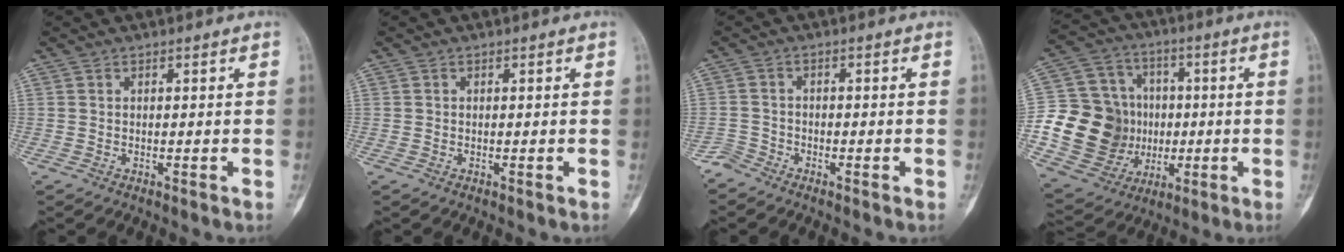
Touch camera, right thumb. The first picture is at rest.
{"total": 0.0}
{"total": 2.3, "force": [-2.2, 0.6, -0.5], "torque": [0.018, -0.003, -0.050]}
{"total": 19.4, "force": [-1.4, 17.2, 8.8], "torque": [-0.130, 0.032, -0.007]}